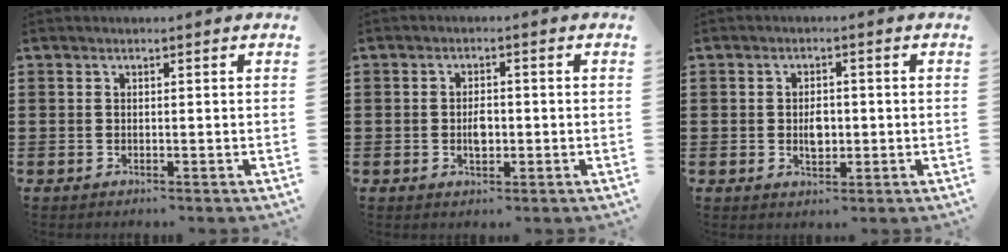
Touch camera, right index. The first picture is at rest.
{"total": 2.8, "force": [-0.4, 1.4, 2.4], "torque": [-0.046, 0.002, -0.007]}
{"total": 3.1, "force": [-0.3, 1.8, 2.5], "torque": [-0.042, 0.000, -0.006]}